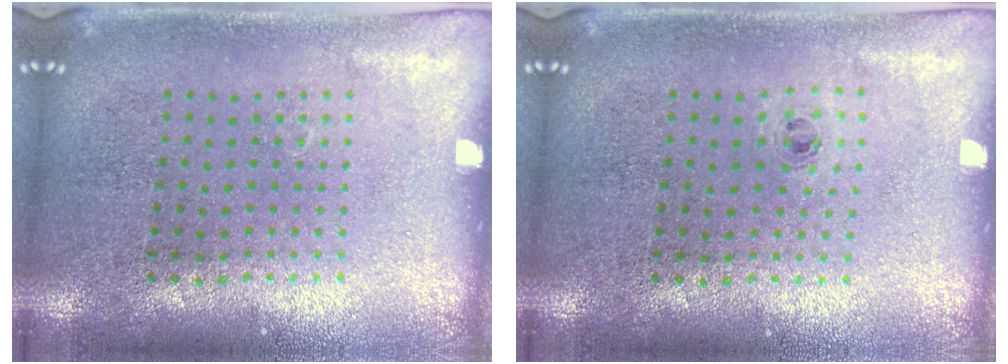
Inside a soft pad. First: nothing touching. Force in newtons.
{"total": 0.5, "press": 0.3, "slide": 0.5}